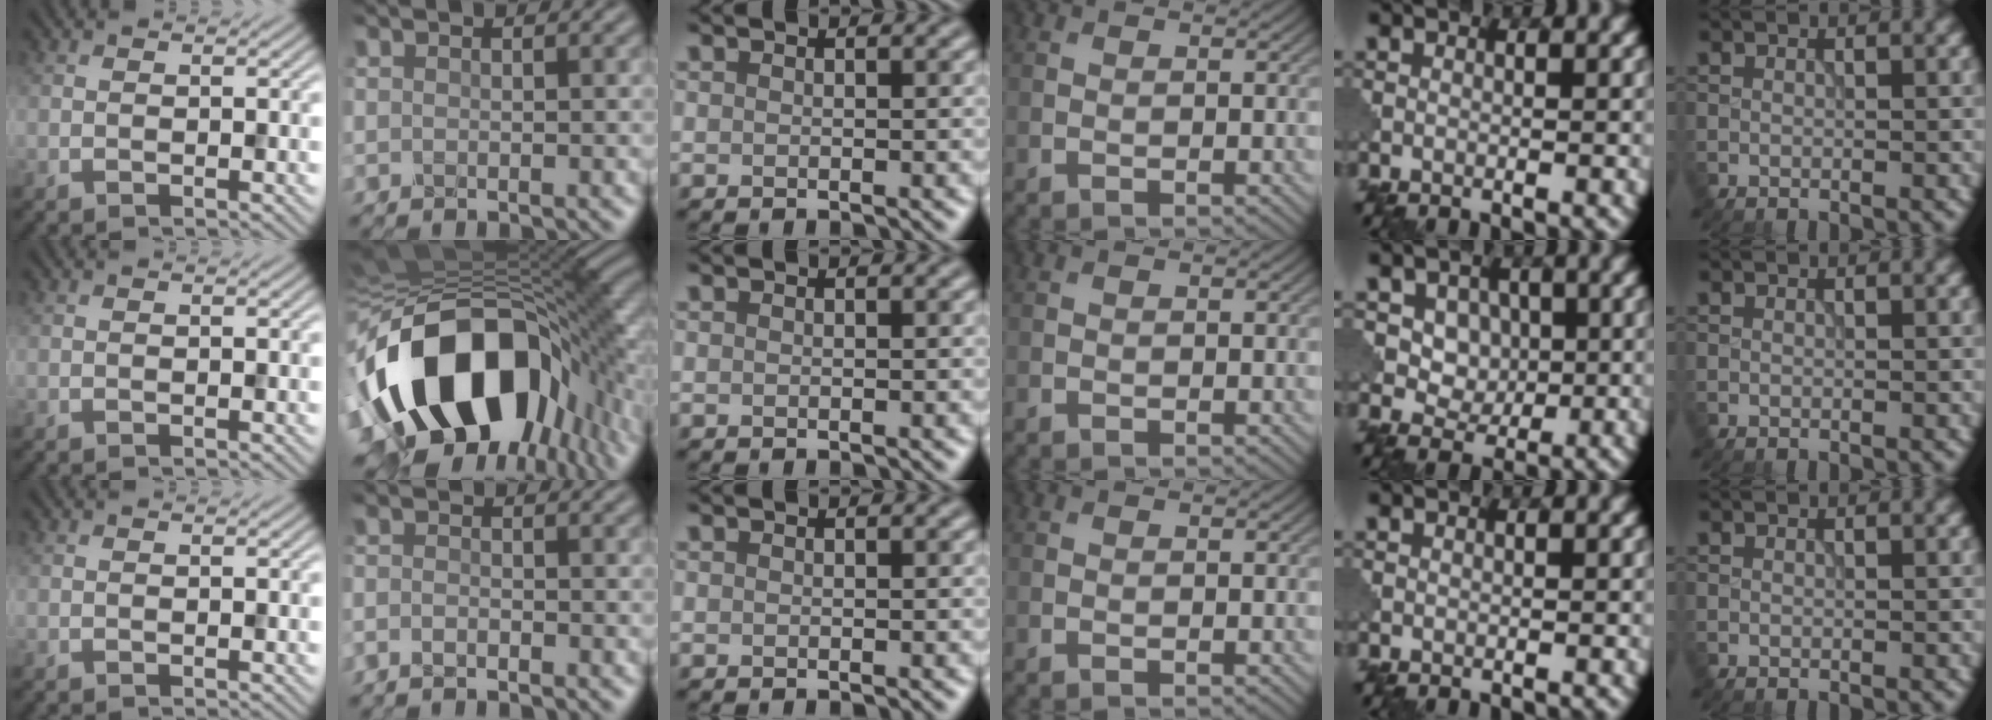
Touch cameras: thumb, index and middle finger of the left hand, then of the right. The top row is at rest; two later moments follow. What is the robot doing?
{"motion": "assemble", "object": "puzzle pieces"}